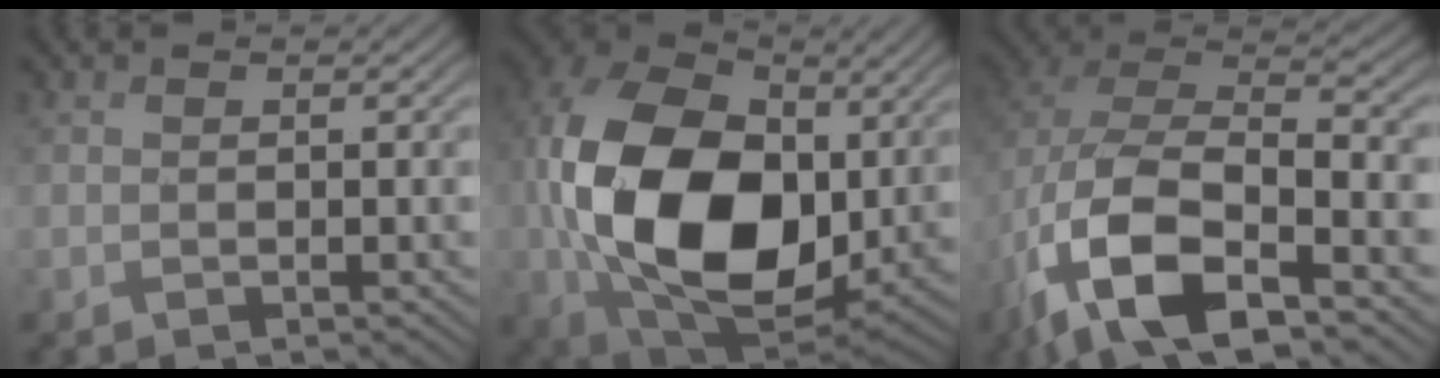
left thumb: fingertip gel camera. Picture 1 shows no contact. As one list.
[{"total": 19.8, "force": [0.5, 13.5, 14.5], "torque": [-0.341, -0.012, 0.016]}, {"total": 15.4, "force": [-5.6, 8.0, 12.0], "torque": [-0.275, -0.032, -0.095]}]